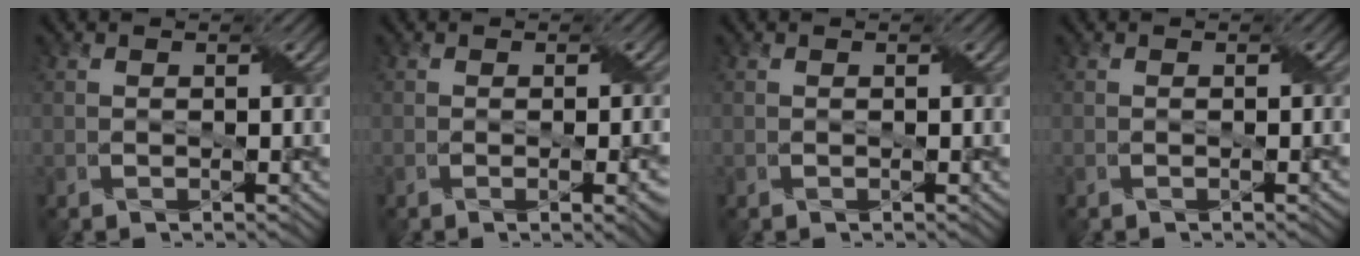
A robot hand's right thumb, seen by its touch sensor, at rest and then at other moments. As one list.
[{"total": 3.9, "force": [-1.0, 1.2, 3.6], "torque": [-0.042, -0.004, -0.008]}, {"total": 0.0}, {"total": 0.5, "force": [-0.1, 0.2, 0.5], "torque": [-0.004, 0.001, -0.007]}]